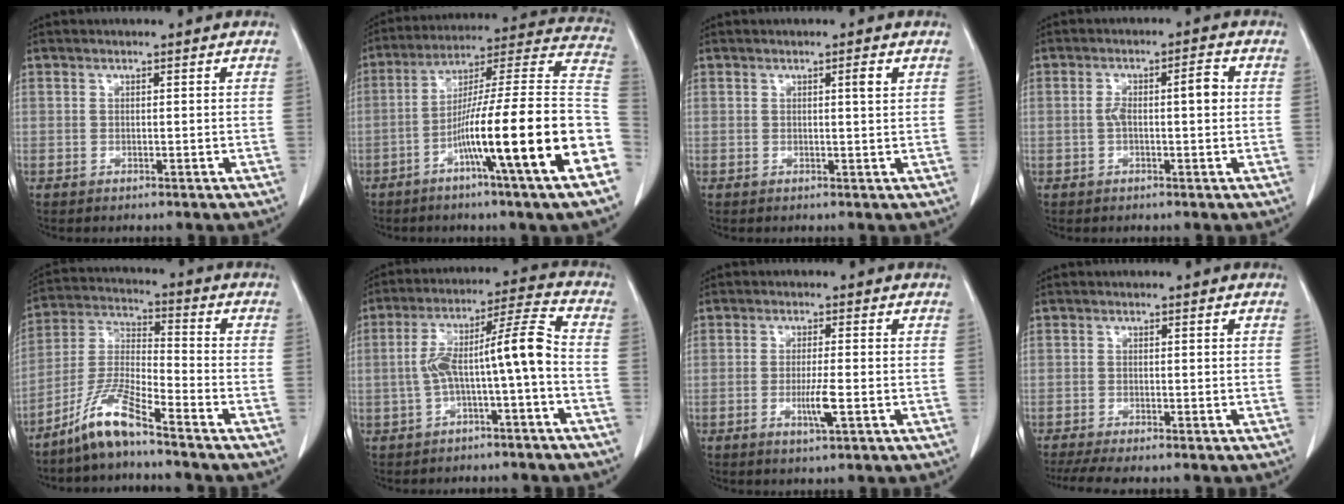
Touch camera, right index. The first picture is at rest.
{"total": 23.1, "force": [-8.6, -0.9, 21.4], "torque": [-0.270, -0.003, -0.148]}
{"total": 1.3, "force": [0.5, -0.1, 1.2], "torque": [-0.023, 0.000, 0.009]}
{"total": 4.6, "force": [-0.1, 1.0, 4.5], "torque": [-0.078, 0.022, 0.000]}
{"total": 9.1, "force": [-7.0, 0.2, 5.8], "torque": [-0.135, -0.012, -0.141]}
{"total": 9.8, "force": [-2.2, 0.1, 9.5], "torque": [-0.164, 0.041, -0.038]}
{"total": 3.9, "force": [-1.3, -0.2, 3.6], "torque": [-0.070, -0.008, -0.023]}
{"total": 5.6, "force": [-4.7, 0.1, 3.1], "torque": [-0.044, -0.012, -0.073]}